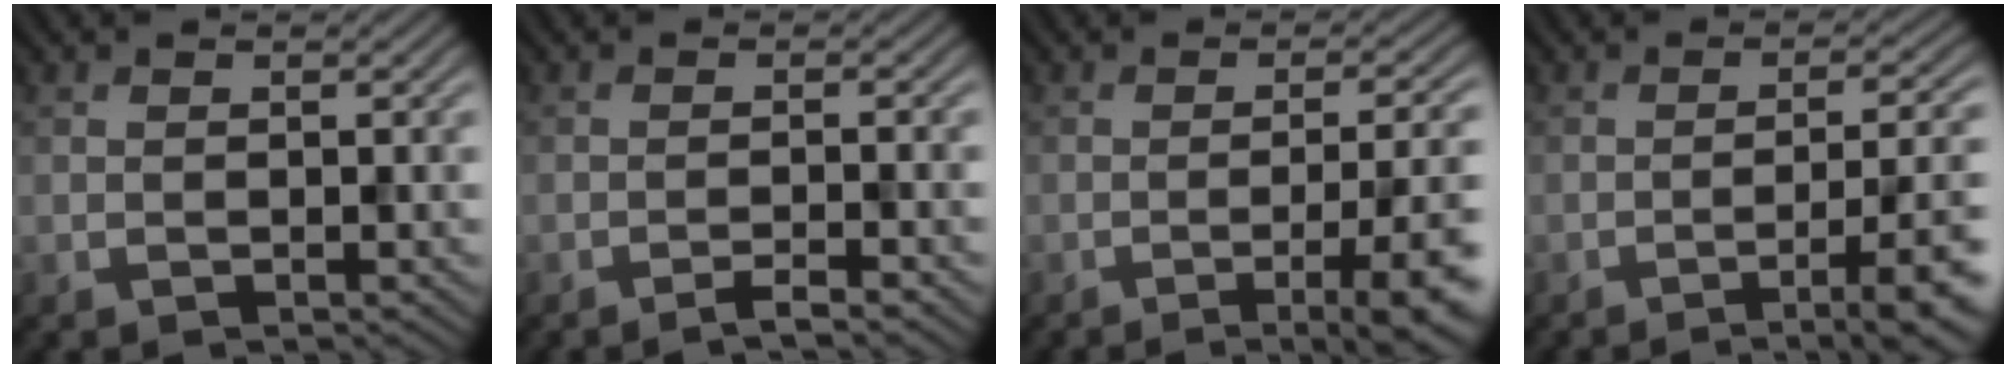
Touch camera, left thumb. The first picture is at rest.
{"total": 2.2, "force": [-1.6, 0.1, 1.6], "torque": [-0.019, 0.007, -0.038]}
{"total": 8.9, "force": [-3.6, 1.9, 7.9], "torque": [-0.112, -0.005, -0.052]}
{"total": 8.2, "force": [-3.8, 1.6, 7.1], "torque": [-0.104, 0.000, -0.057]}